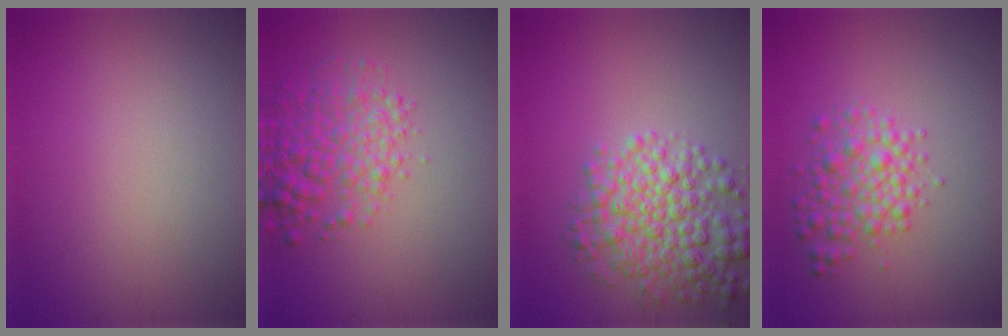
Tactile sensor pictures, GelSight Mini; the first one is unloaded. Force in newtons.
{"total": 4.4, "press": 4.4, "slide": 0.2}
{"total": 6.0, "press": 6.0, "slide": 0.2}
{"total": 3.6, "press": 3.6, "slide": 0.1}